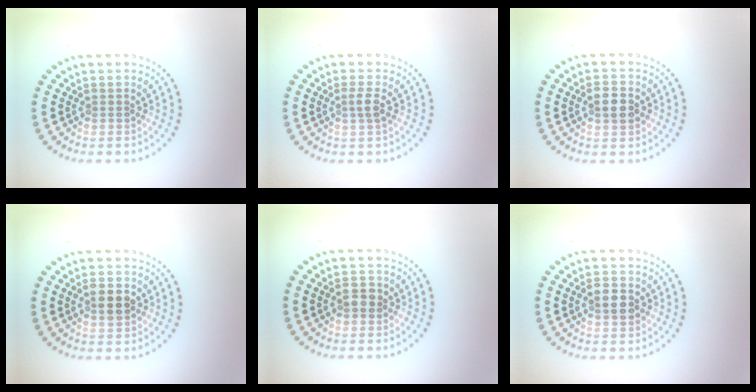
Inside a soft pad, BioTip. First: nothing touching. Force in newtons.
{"total": 1.5, "press": 1.2, "slide": 0.8}
{"total": 2.8, "press": 2.8, "slide": 0.2}
{"total": 3.0, "press": 3.0, "slide": 0.1}
{"total": 1.8, "press": 1.8, "slide": 0.2}
{"total": 2.8, "press": 2.8, "slide": 0.2}